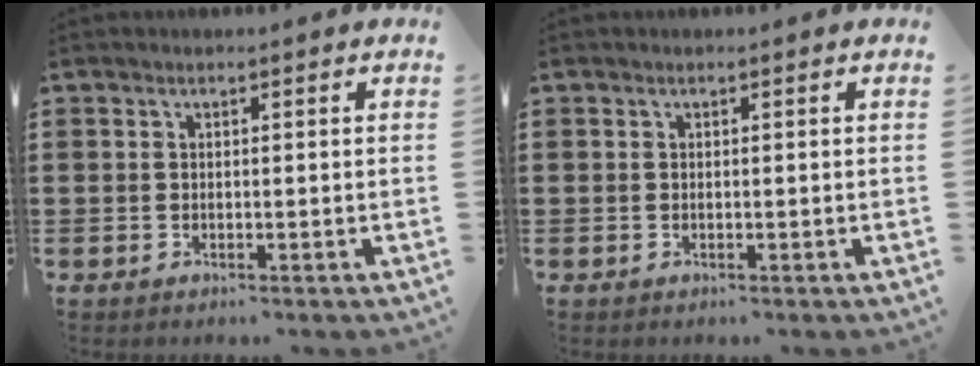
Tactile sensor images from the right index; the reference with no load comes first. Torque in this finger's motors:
{"motor_torque": [1.07, 1.07, 0.00, 0.00]}